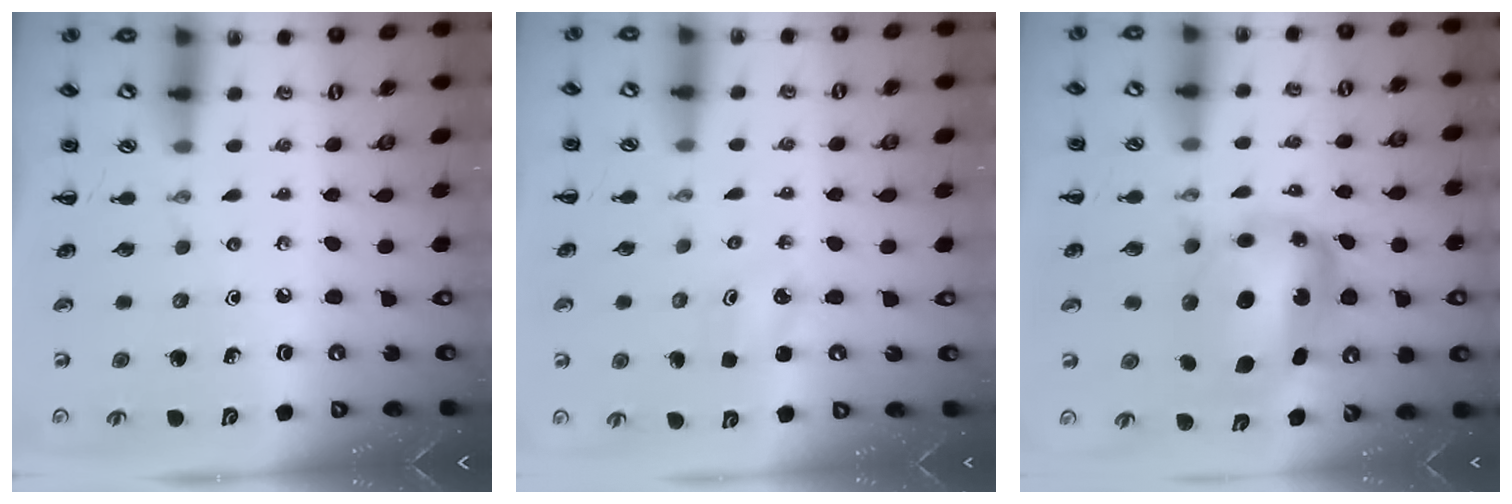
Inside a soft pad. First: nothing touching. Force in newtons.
{"total": 2.3, "press": 2.2, "slide": 0.7}
{"total": 9.9, "press": 9.5, "slide": 2.7}